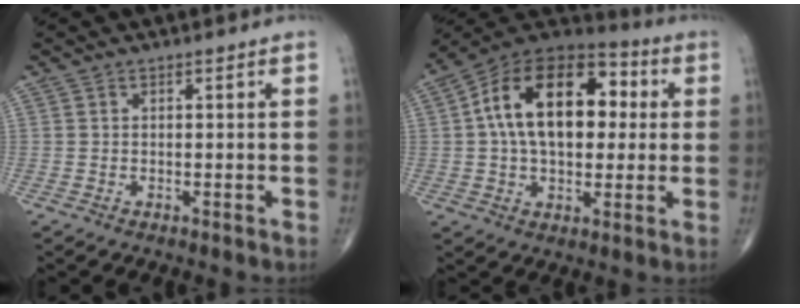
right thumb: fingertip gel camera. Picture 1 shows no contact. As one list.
[{"total": 21.2, "force": [3.1, 12.8, 16.6], "torque": [-0.248, 0.028, 0.042]}]